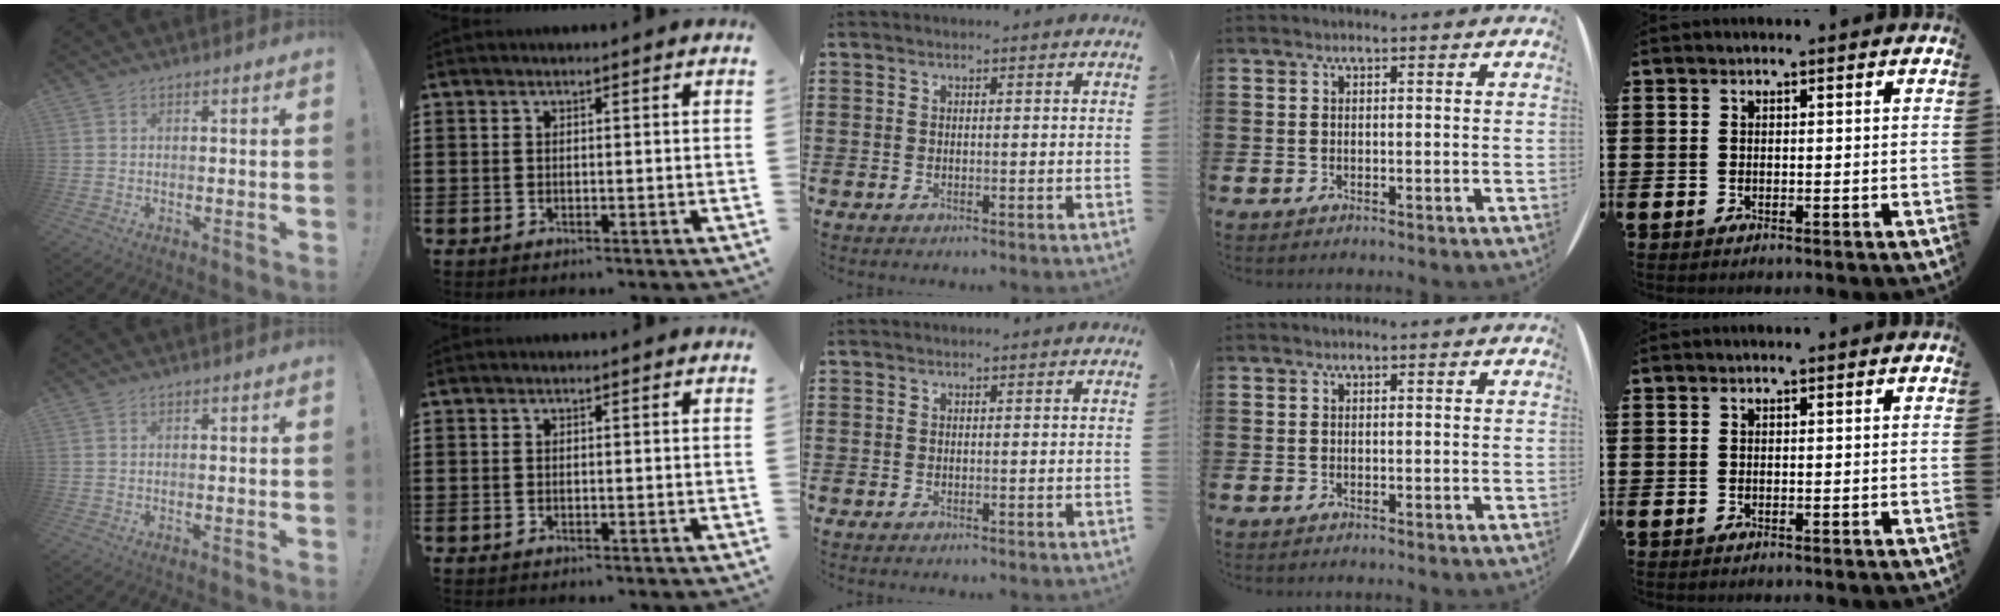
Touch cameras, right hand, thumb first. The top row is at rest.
{}